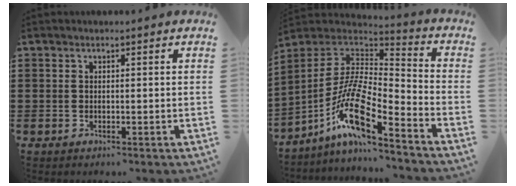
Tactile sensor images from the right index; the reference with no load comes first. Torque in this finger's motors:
{"motor_torque": [1.11, -1.04, 1.05, 0.21]}